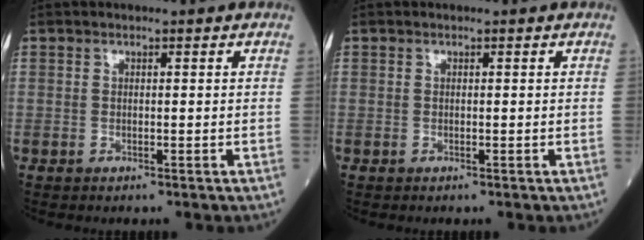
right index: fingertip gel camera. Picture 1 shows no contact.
{"total": 0.0}